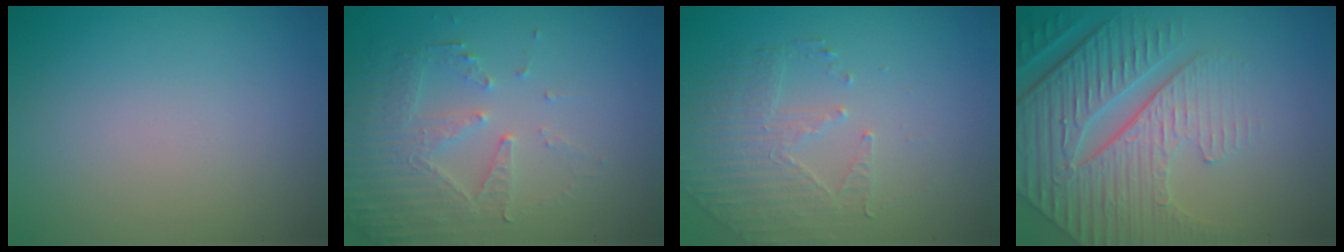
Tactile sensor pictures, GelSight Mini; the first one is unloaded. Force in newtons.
{"total": 5.3, "press": 3.6, "slide": 4.0}
{"total": 2.2, "press": 1.8, "slide": 1.2}
{"total": 6.9, "press": 5.6, "slide": 4.0}